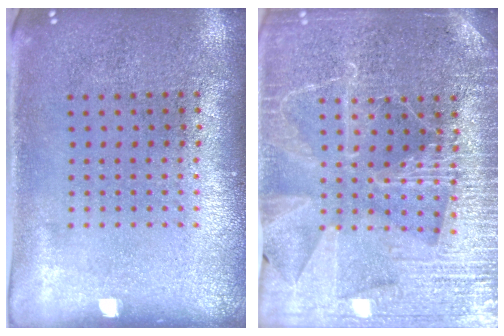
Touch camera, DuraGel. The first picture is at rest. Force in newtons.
{"total": 4.2, "press": 3.9, "slide": 1.4}